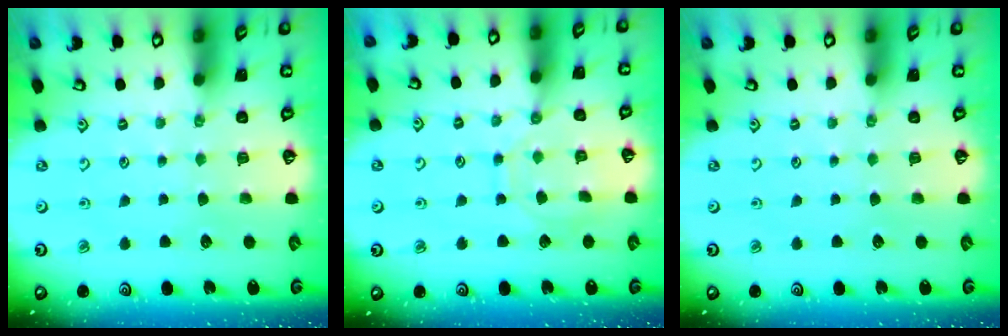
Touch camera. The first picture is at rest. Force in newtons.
{"total": 9.2, "press": 9.2, "slide": 0.9}
{"total": 0.0}